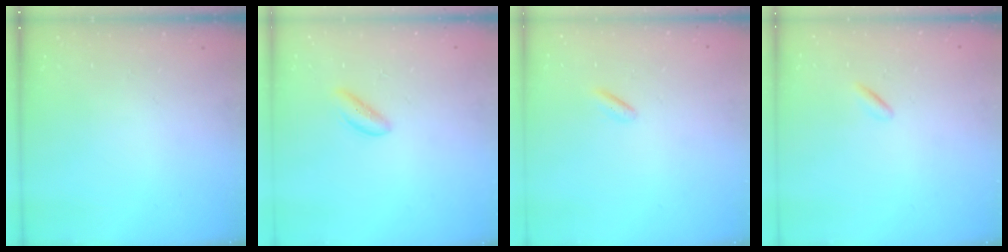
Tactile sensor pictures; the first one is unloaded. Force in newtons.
{"total": 1.9, "press": 1.9, "slide": 0.4}
{"total": 1.4, "press": 1.1, "slide": 0.8}
{"total": 0.5, "press": 0.4, "slide": 0.4}